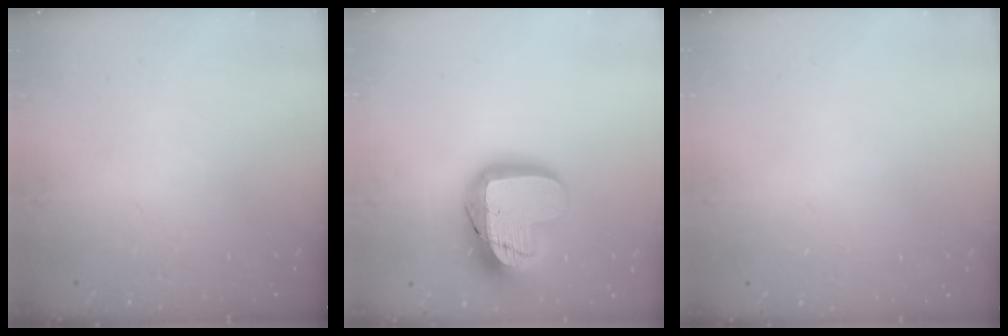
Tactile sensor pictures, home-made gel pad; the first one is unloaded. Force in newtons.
{"total": 18.3, "press": 18.2, "slide": 1.4}
{"total": 0.0}